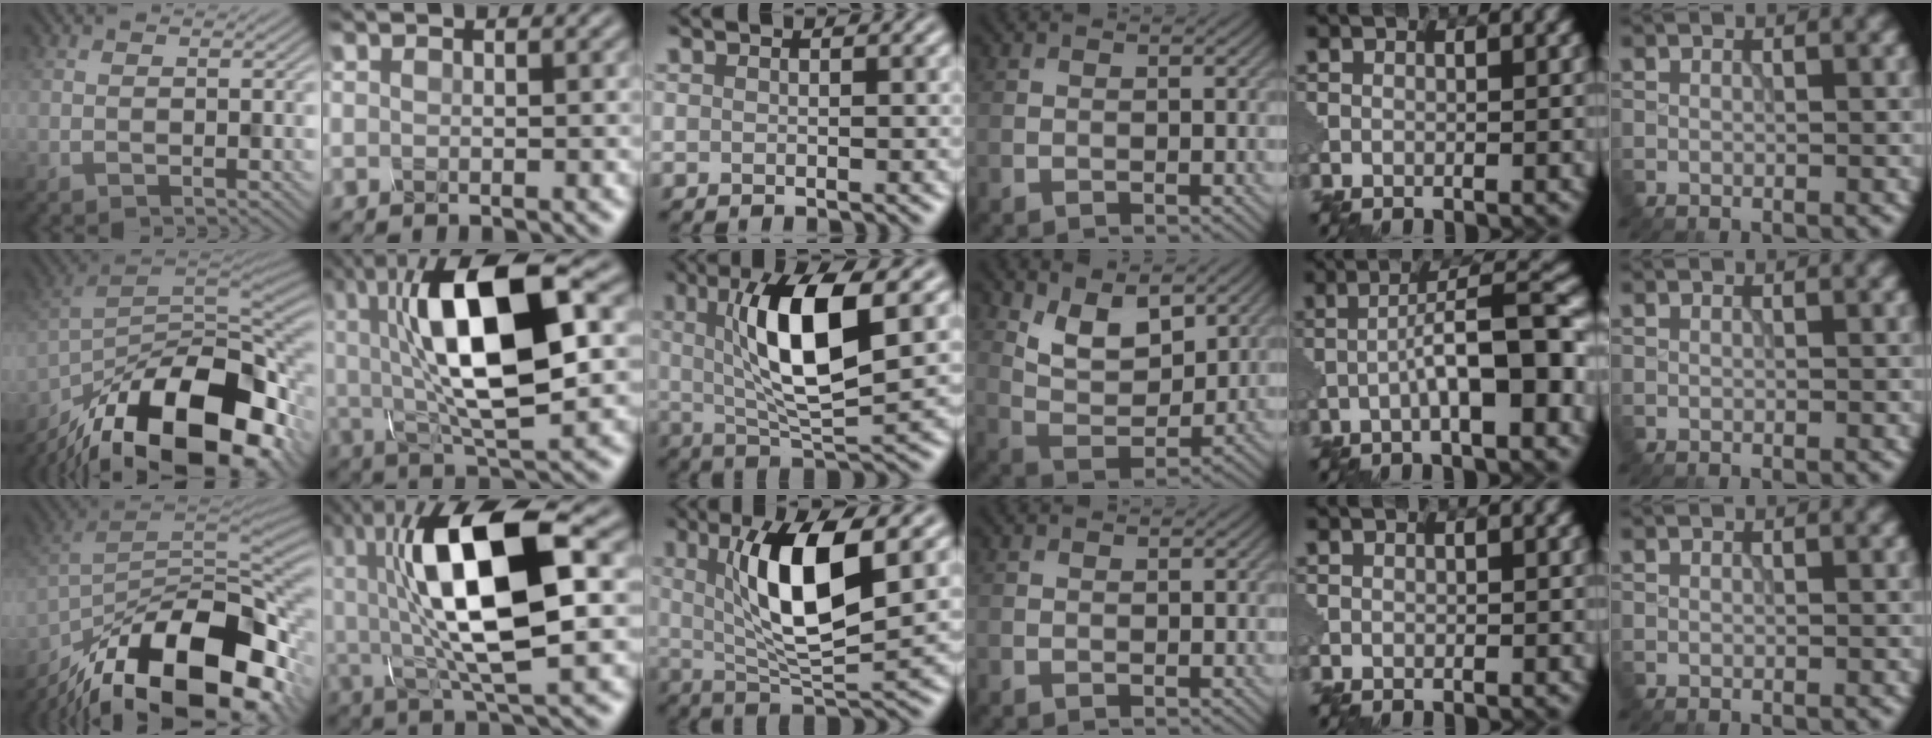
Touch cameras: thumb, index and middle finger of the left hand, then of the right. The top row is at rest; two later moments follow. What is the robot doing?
{"motion": "assemble", "object": "glue stick"}